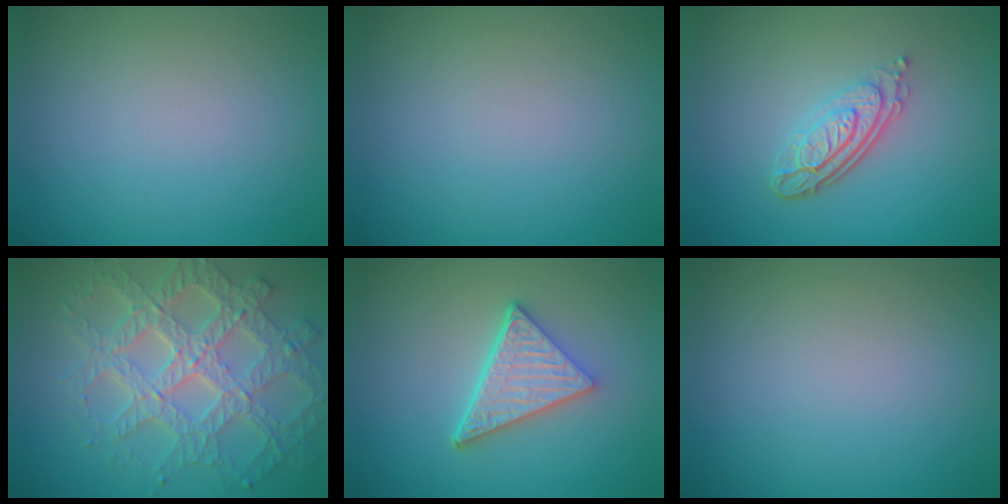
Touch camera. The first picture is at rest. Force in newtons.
{"total": 0.0}
{"total": 4.4, "press": 3.2, "slide": 3.1}
{"total": 7.7, "press": 5.8, "slide": 5.1}
{"total": 5.1, "press": 3.8, "slide": 3.4}
{"total": 0.0}